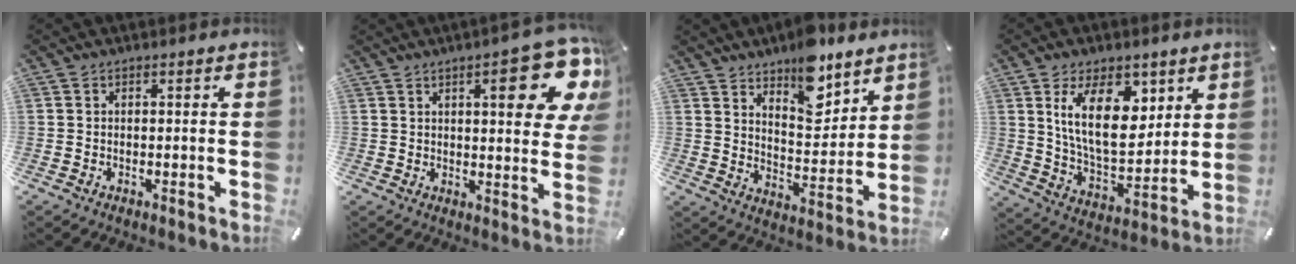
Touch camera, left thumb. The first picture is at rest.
{"total": 16.0, "force": [7.2, 5.0, 13.4], "torque": [-0.168, -0.040, 0.108]}
{"total": 12.6, "force": [9.6, 5.5, 5.9], "torque": [-0.078, -0.067, 0.171]}
{"total": 17.2, "force": [7.2, 9.5, 12.4], "torque": [-0.217, -0.023, 0.125]}